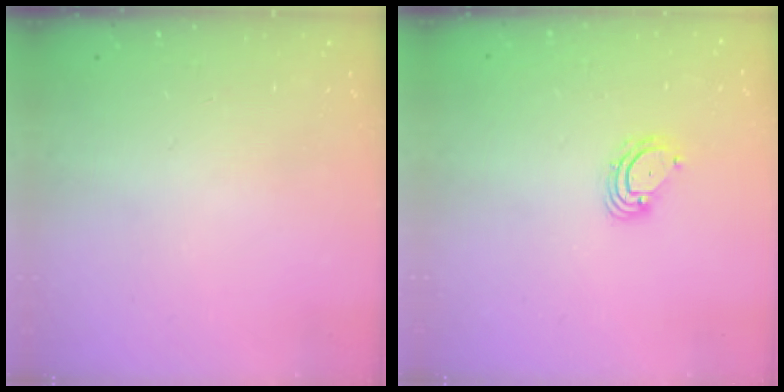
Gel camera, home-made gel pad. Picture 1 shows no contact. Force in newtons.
{"total": 5.0, "press": 4.9, "slide": 0.4}